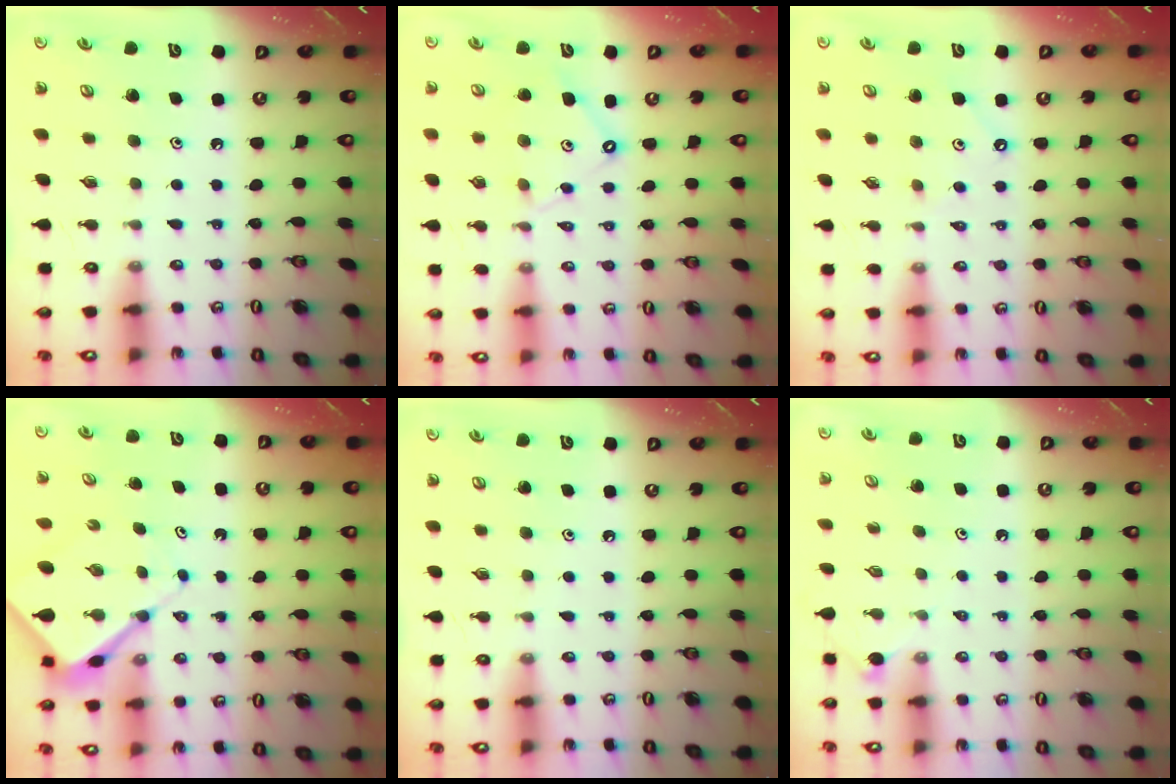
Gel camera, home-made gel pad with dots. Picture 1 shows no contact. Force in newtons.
{"total": 8.3, "press": 8.2, "slide": 0.7}
{"total": 2.9, "press": 2.8, "slide": 0.5}
{"total": 8.0, "press": 8.0, "slide": 0.8}
{"total": 0.0}
{"total": 2.2, "press": 2.2, "slide": 0.4}